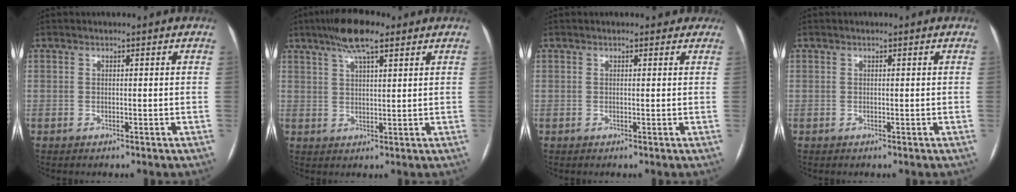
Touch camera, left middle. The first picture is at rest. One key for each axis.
{"total": 7.7, "fx": 5.1, "fy": 1.6, "fz": 5.5, "tx": -0.102, "ty": 0.018, "tz": 0.087}
{"total": 2.9, "fx": 2.5, "fy": 1.5, "fz": 0.6, "tx": 0.003, "ty": 0.008, "tz": 0.015}
{"total": 0.0}